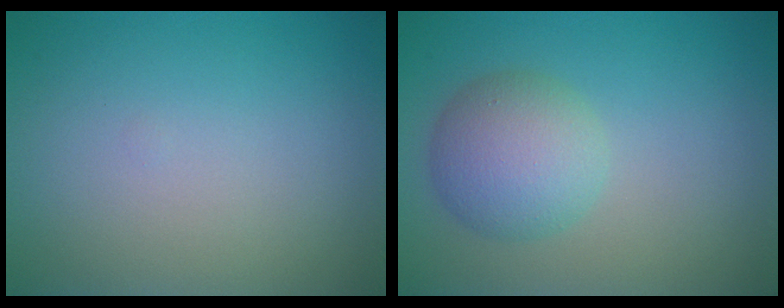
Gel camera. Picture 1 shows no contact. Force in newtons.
{"total": 4.5, "press": 4.5, "slide": 0.2}